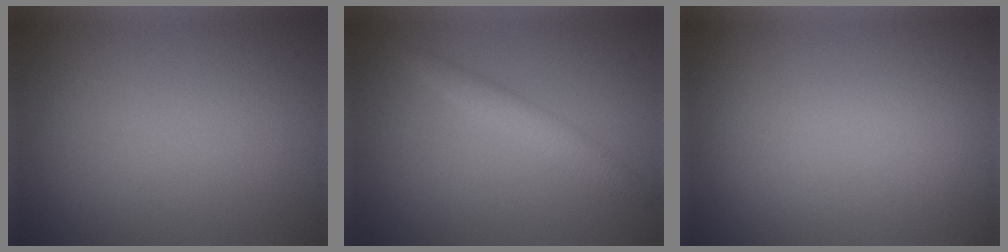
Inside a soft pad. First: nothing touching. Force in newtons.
{"total": 2.2, "press": 2.2, "slide": 0.1}
{"total": 0.0}